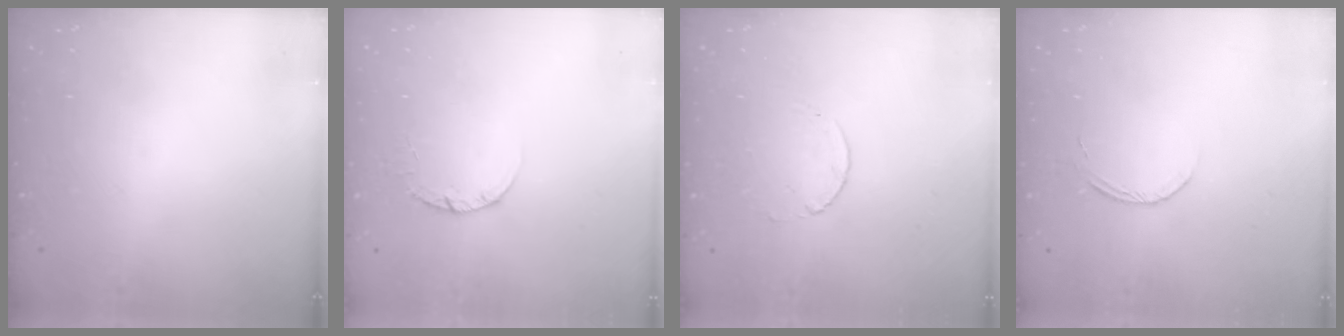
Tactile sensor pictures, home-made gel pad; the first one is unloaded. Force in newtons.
{"total": 2.4, "press": 2.4, "slide": 0.3}
{"total": 2.3, "press": 2.3, "slide": 0.3}
{"total": 4.2, "press": 4.2, "slide": 0.4}